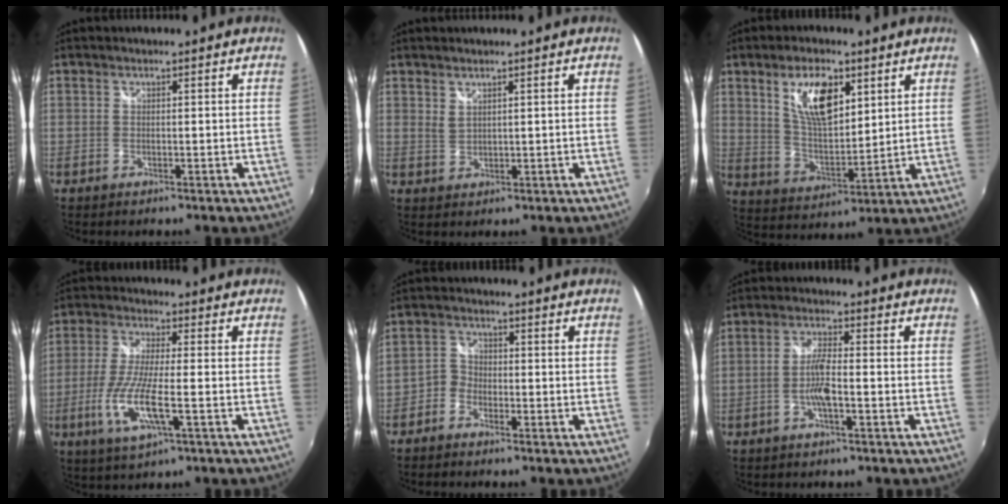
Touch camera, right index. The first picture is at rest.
{"total": 1.6, "force": [1.4, 0.4, 0.5], "torque": [-0.007, 0.000, 0.027]}
{"total": 11.5, "force": [5.5, 5.0, 8.8], "torque": [-0.155, 0.006, 0.109]}
{"total": 10.7, "force": [-3.4, 2.1, 9.9], "torque": [-0.207, -0.016, -0.066]}
{"total": 2.8, "force": [-2.0, 2.0, 0.5], "torque": [-0.010, 0.009, -0.046]}
{"total": 4.8, "force": [-1.7, 0.5, 4.4], "torque": [-0.089, 0.002, -0.032]}